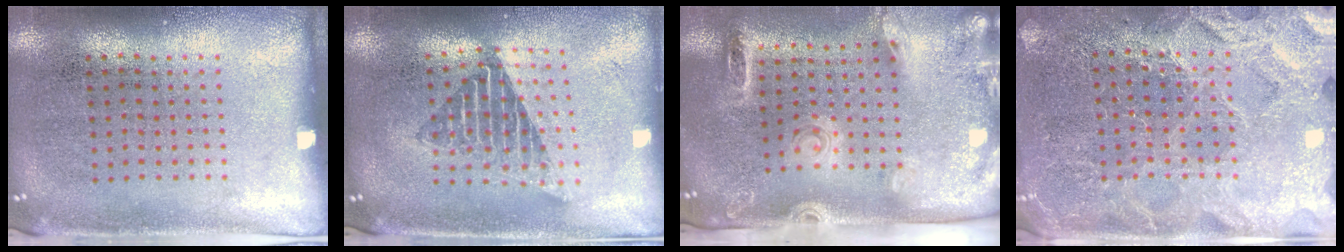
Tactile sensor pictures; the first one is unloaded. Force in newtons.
{"total": 1.8, "press": 1.4, "slide": 1.0}
{"total": 2.7, "press": 1.9, "slide": 1.9}
{"total": 3.6, "press": 3.5, "slide": 1.0}